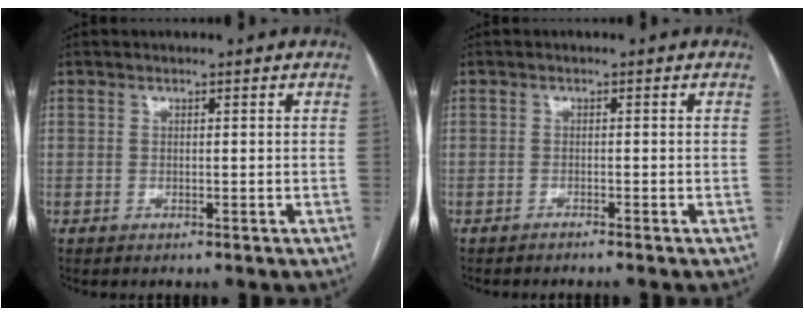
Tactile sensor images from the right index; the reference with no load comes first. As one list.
[{"total": 1.5, "force": [-1.3, -0.4, 0.7], "torque": [-0.009, 0.004, -0.016]}]